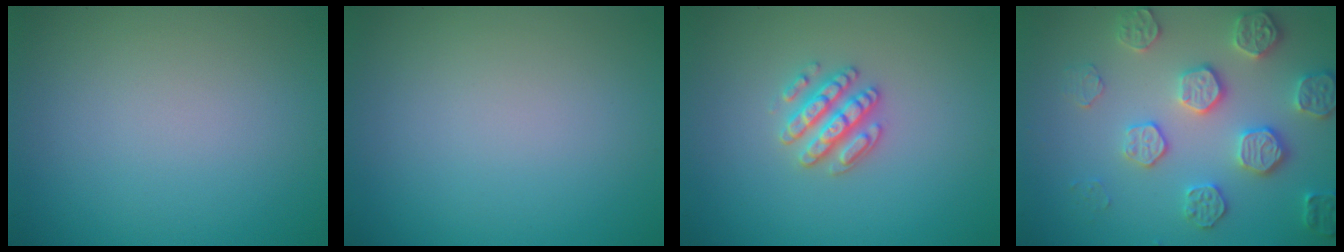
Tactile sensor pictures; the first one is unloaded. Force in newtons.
{"total": 0.0}
{"total": 2.8, "press": 2.7, "slide": 0.8}
{"total": 4.6, "press": 4.5, "slide": 0.7}